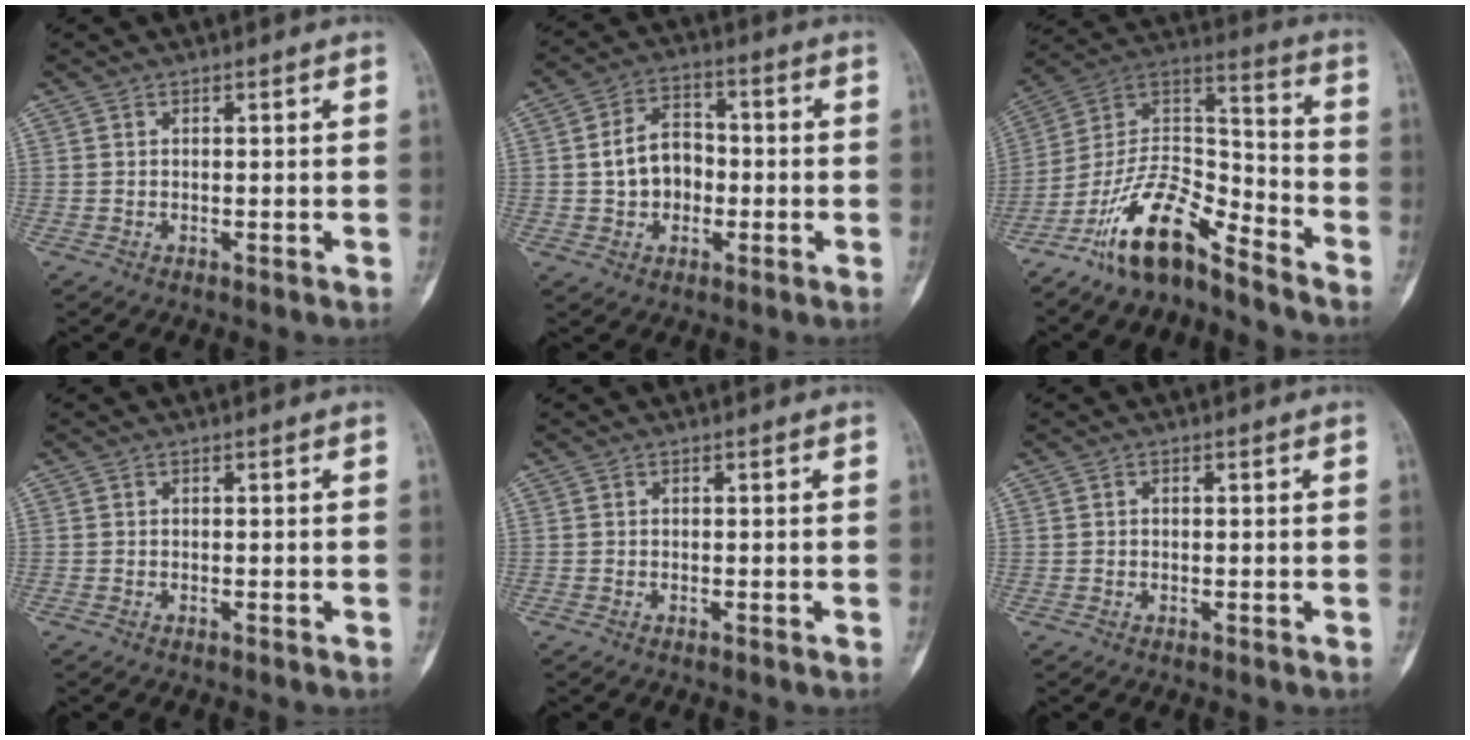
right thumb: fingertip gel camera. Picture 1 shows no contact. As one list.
[{"total": 8.6, "force": [-0.8, 6.6, 5.4], "torque": [-0.066, 0.023, -0.021]}, {"total": 15.0, "force": [-11.3, 4.9, 8.6], "torque": [-0.144, 0.100, -0.215]}, {"total": 0.0}, {"total": 0.0}, {"total": 0.0}]